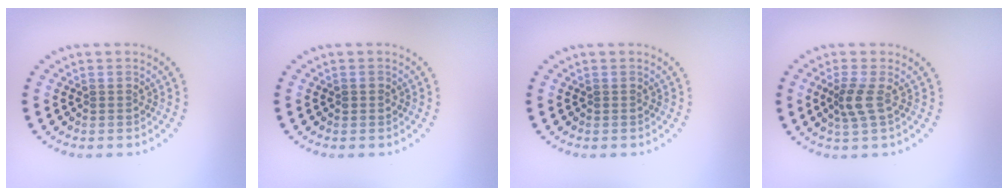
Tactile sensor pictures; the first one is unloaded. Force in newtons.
{"total": 0.8, "press": 0.8, "slide": 0.0}
{"total": 0.0}
{"total": 2.0, "press": 1.6, "slide": 1.3}